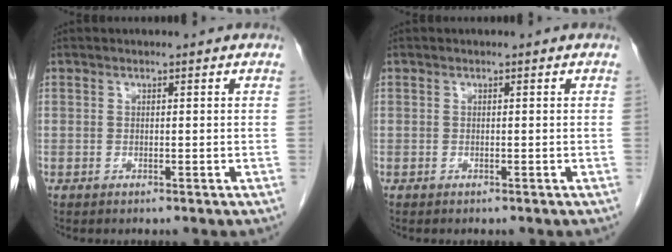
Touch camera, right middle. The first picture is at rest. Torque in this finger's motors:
{"motor_torque": [-0.03, 0.05, -0.02, -0.01]}